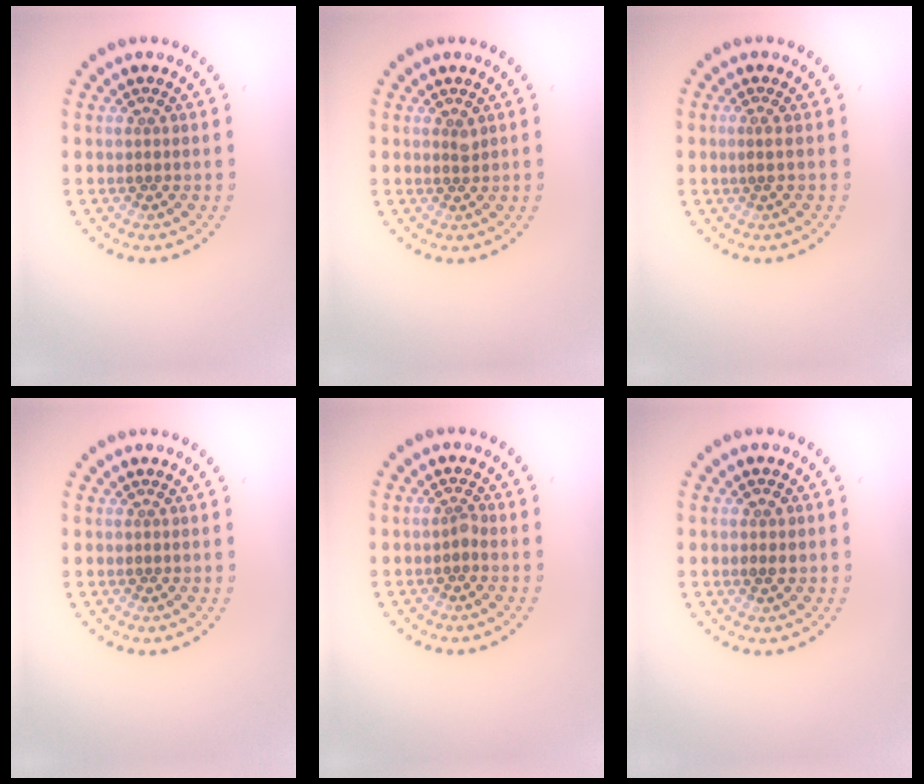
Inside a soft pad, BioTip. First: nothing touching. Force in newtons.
{"total": 0.8, "press": 0.5, "slide": 0.6}
{"total": 0.5, "press": 0.2, "slide": 0.5}
{"total": 0.0}
{"total": 0.7, "press": 0.5, "slide": 0.5}
{"total": 1.1, "press": 1.1, "slide": 0.1}